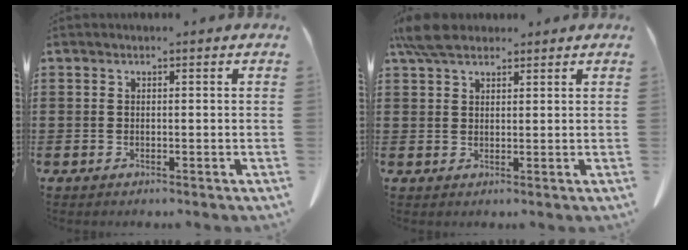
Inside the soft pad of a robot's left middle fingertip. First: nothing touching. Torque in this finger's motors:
{"motor_torque": [1.36, 0.78, 0.43, 0.14]}